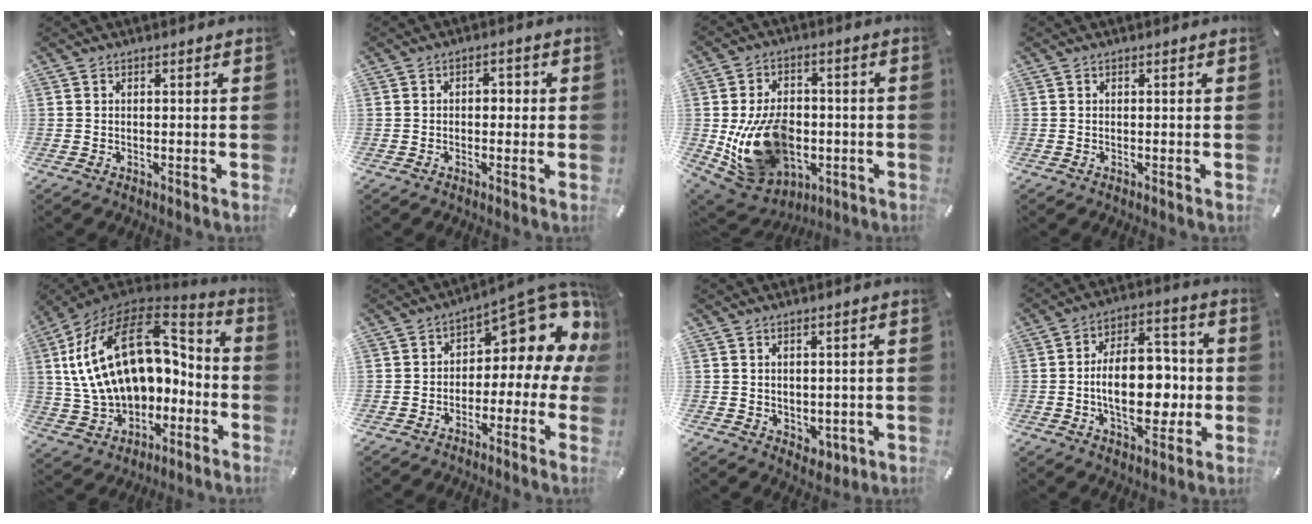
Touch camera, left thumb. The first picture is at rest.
{"total": 2.3, "force": [-0.7, 1.6, 1.5], "torque": [-0.021, 0.009, -0.019]}
{"total": 18.1, "force": [-2.6, 13.5, 11.7], "torque": [-0.228, -0.005, -0.037]}
{"total": 0.0}
{"total": 25.1, "force": [5.0, 16.4, 18.2], "torque": [-0.340, -0.019, 0.097]}
{"total": 11.1, "force": [6.7, 4.9, 7.4], "torque": [-0.092, -0.067, 0.107]}
{"total": 3.0, "force": [1.1, 2.7, 0.5], "torque": [0.003, -0.006, 0.020]}
{"total": 15.8, "force": [-1.8, 9.5, 12.4], "torque": [-0.194, 0.007, -0.031]}